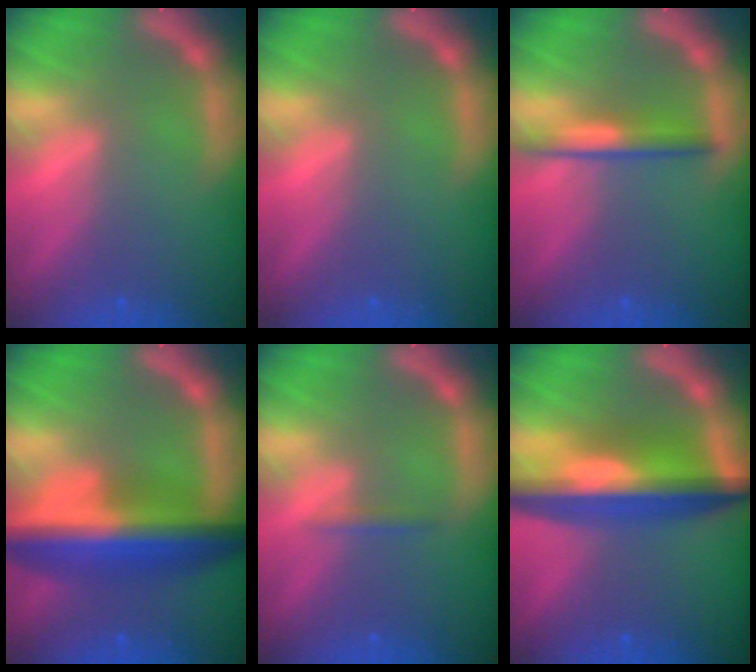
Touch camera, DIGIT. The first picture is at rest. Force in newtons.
{"total": 0.0}
{"total": 3.0}
{"total": 10.0}
{"total": 0.9}
{"total": 9.6}